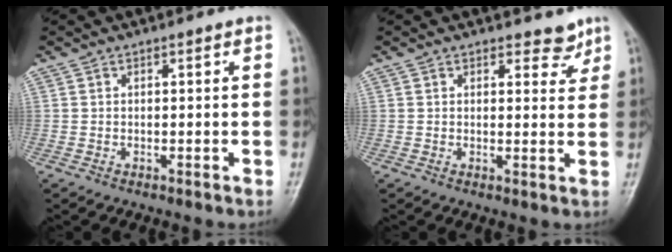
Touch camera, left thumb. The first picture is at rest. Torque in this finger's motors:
{"motor_torque": [-0.08, 0.00, -0.33, 0.02, 0.04]}